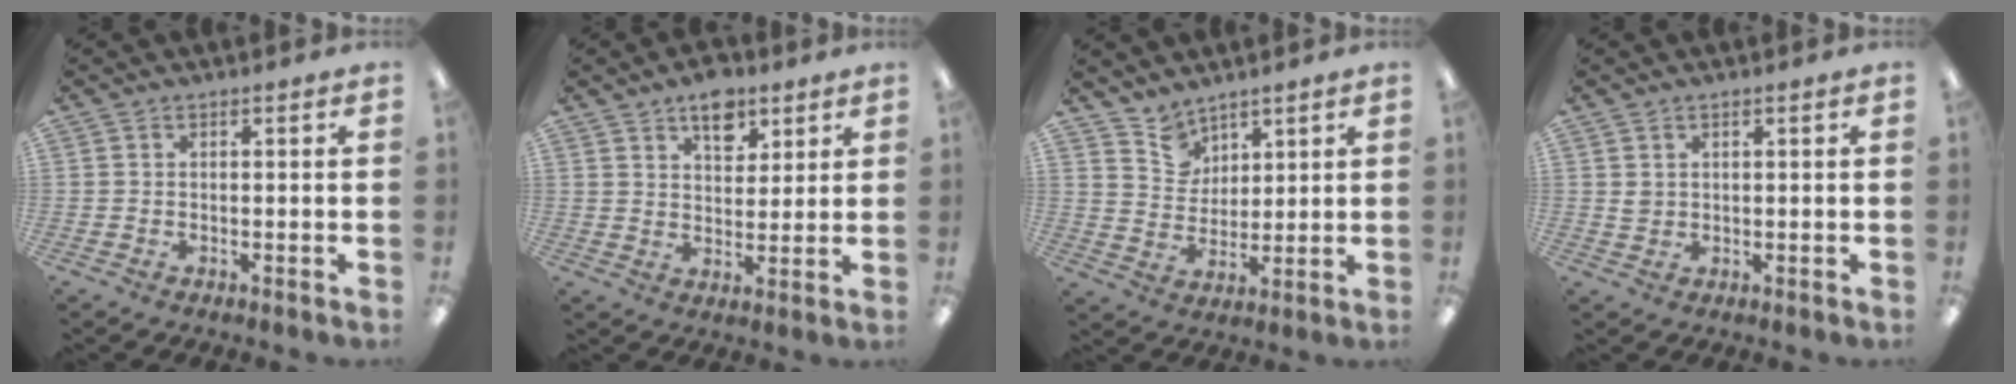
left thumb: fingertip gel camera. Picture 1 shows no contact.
{"total": 8.4, "force": [5.5, 4.8, 4.2], "torque": [-0.042, -0.028, 0.092]}
{"total": 7.2, "force": [5.8, 4.2, 0.1], "torque": [-0.018, -0.037, 0.113]}
{"total": 1.7, "force": [0.8, 1.4, 0.6], "torque": [-0.014, 0.004, 0.015]}